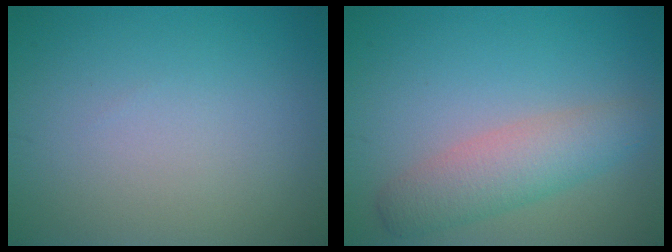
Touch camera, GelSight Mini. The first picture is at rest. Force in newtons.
{"total": 4.1, "press": 4.1, "slide": 0.1}